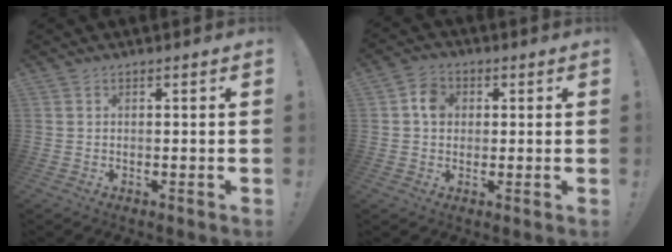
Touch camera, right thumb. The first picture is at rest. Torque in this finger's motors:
{"motor_torque": [0.01, 0.03, 0.12, 0.22, 0.01]}